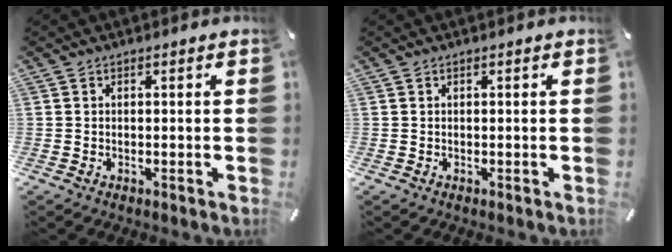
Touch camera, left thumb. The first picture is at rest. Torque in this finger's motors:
{"motor_torque": [-0.04, -0.01, 0.00, -0.01, 0.00]}